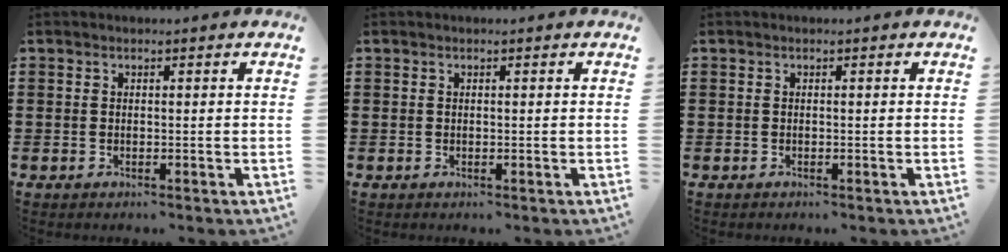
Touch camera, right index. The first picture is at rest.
{"total": 0.0}
{"total": 0.0}